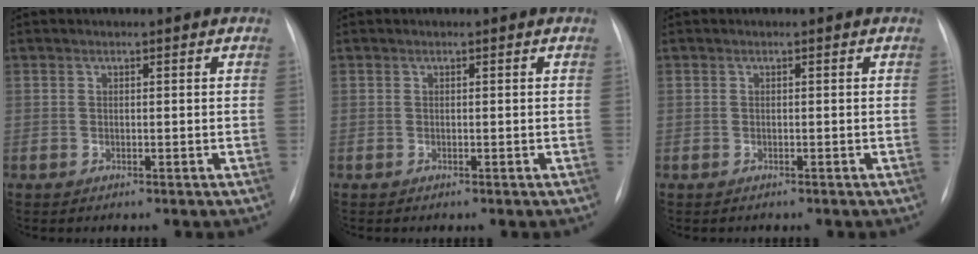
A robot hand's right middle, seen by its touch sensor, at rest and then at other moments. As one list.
[{"total": 0.0}, {"total": 0.0}]